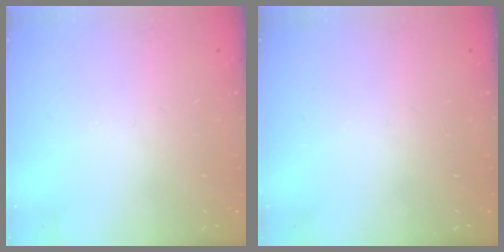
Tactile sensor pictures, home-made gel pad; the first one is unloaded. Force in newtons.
{"total": 0.0}